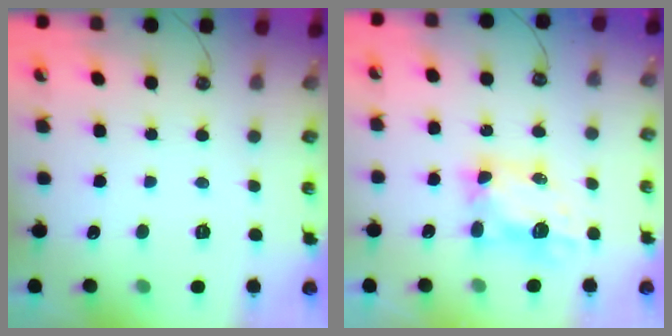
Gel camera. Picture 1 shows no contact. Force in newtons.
{"total": 5.8, "press": 5.8, "slide": 0.5}